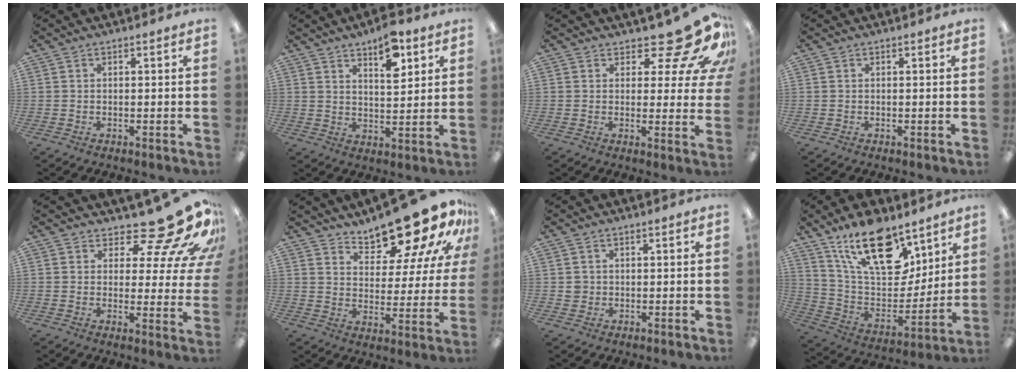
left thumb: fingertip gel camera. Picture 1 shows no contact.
{"total": 8.3, "force": [5.5, 3.3, 5.3], "torque": [-0.069, -0.033, 0.089]}
{"total": 11.8, "force": [8.3, 4.6, 7.0], "torque": [-0.093, -0.058, 0.144]}
{"total": 0.0}
{"total": 16.0, "force": [12.3, 4.5, 9.2], "torque": [-0.124, -0.100, 0.201]}
{"total": 18.3, "force": [15.3, 5.7, 8.3], "torque": [-0.125, -0.114, 0.261]}
{"total": 1.9, "force": [0.2, 1.9, 0.3], "torque": [-0.007, 0.005, 0.002]}
{"total": 21.8, "force": [13.9, 10.7, 12.9], "torque": [-0.228, -0.075, 0.245]}